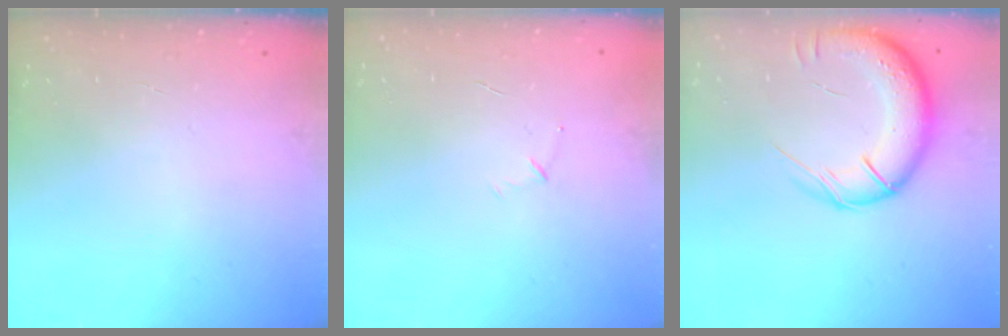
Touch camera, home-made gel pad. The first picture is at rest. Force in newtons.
{"total": 3.6, "press": 3.5, "slide": 0.9}
{"total": 15.8, "press": 15.3, "slide": 4.0}